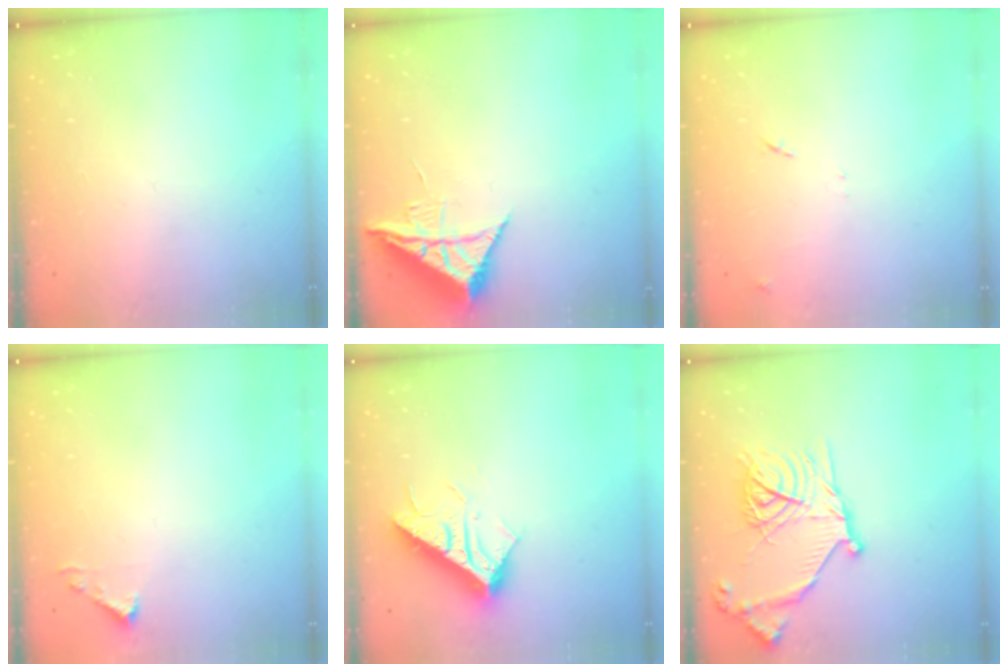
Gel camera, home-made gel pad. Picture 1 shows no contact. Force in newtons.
{"total": 7.7, "press": 7.7, "slide": 0.4}
{"total": 8.5, "press": 8.5, "slide": 0.7}
{"total": 3.7, "press": 3.7, "slide": 0.5}
{"total": 16.3, "press": 16.3, "slide": 0.3}
{"total": 18.2, "press": 18.2, "slide": 1.1}